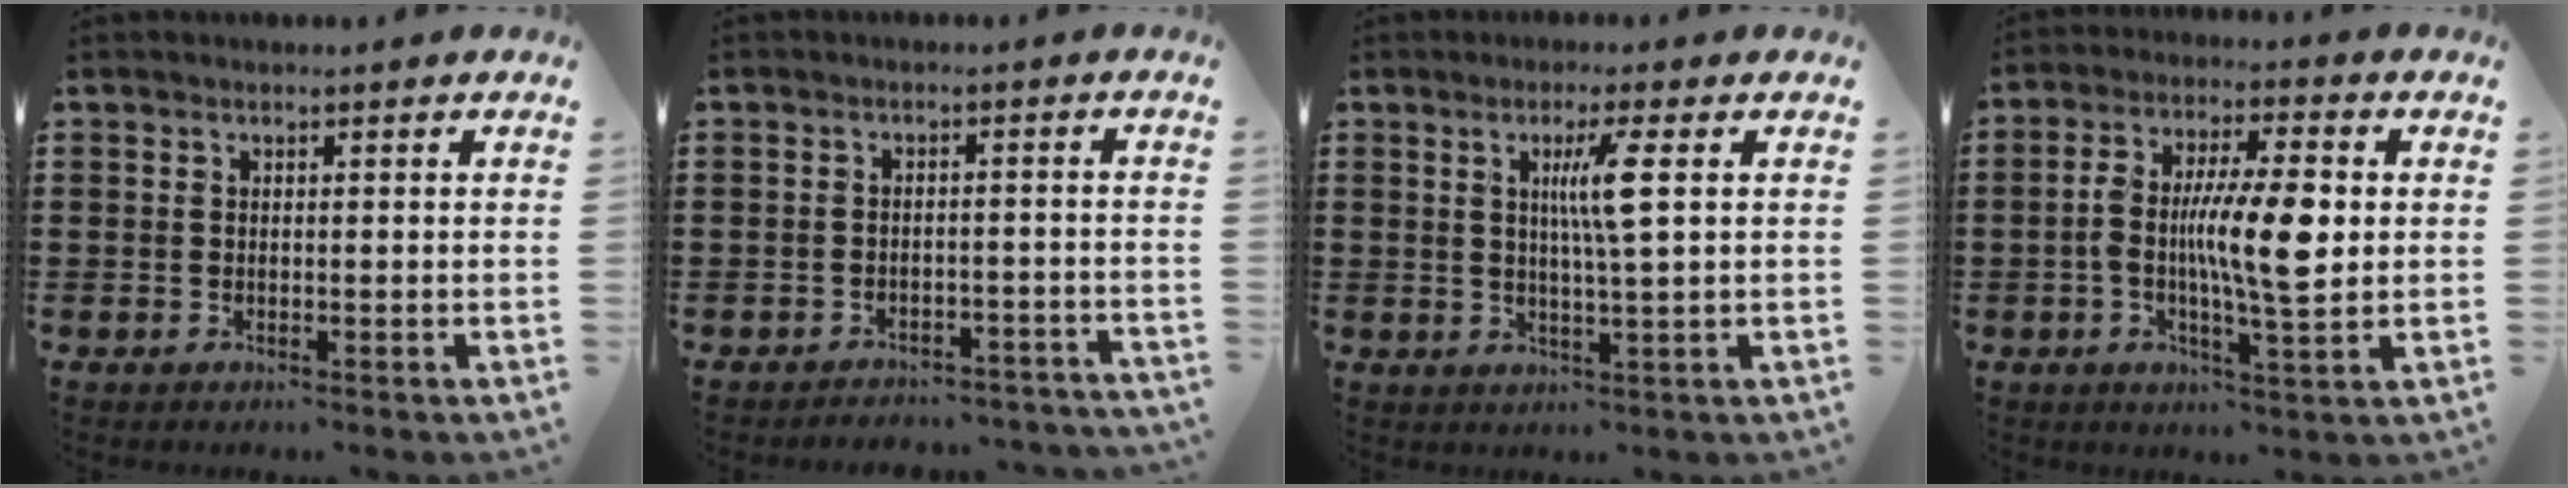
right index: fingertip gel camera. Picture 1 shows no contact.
{"total": 2.9, "force": [-2.8, 0.2, 0.1], "torque": [-0.006, 0.000, -0.060]}
{"total": 5.6, "force": [1.4, -0.1, 5.4], "torque": [-0.106, -0.002, 0.018]}
{"total": 10.5, "force": [0.0, 2.7, 10.2], "torque": [-0.189, 0.007, -0.002]}